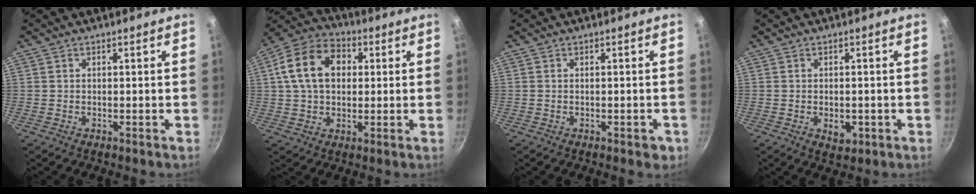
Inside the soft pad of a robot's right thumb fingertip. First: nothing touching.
{"total": 13.7, "force": [2.6, 9.8, 9.3], "torque": [-0.142, 0.020, 0.028]}
{"total": 2.6, "force": [-1.1, 1.1, 2.1], "torque": [-0.021, 0.006, -0.012]}
{"total": 3.7, "force": [-0.9, 2.3, 2.7], "torque": [-0.033, 0.001, -0.008]}